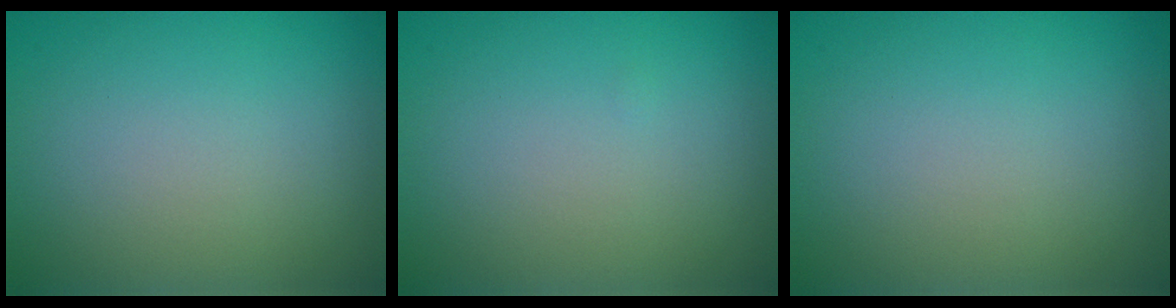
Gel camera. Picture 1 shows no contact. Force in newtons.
{"total": 0.0}
{"total": 0.0}